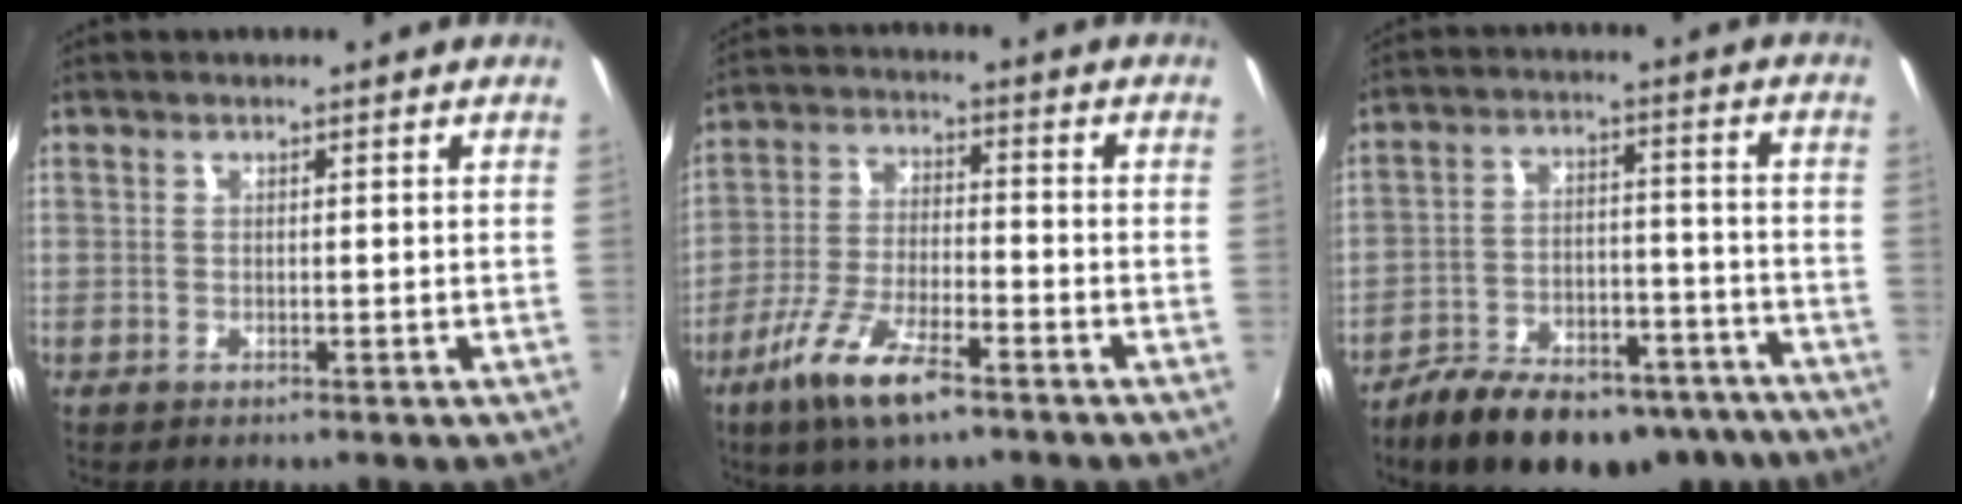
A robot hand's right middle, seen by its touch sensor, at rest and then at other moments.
{"total": 11.7, "force": [-7.3, 3.1, 8.5], "torque": [-0.183, -0.017, -0.139]}
{"total": 20.4, "force": [-15.6, 8.8, 9.8], "torque": [-0.179, 0.001, -0.214]}